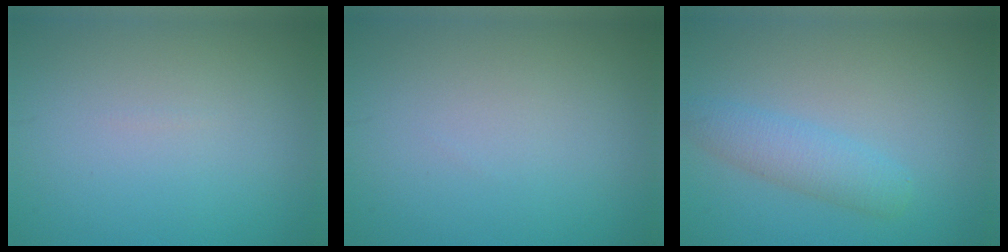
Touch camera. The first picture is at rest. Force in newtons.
{"total": 0.0}
{"total": 3.0, "press": 3.0, "slide": 0.1}